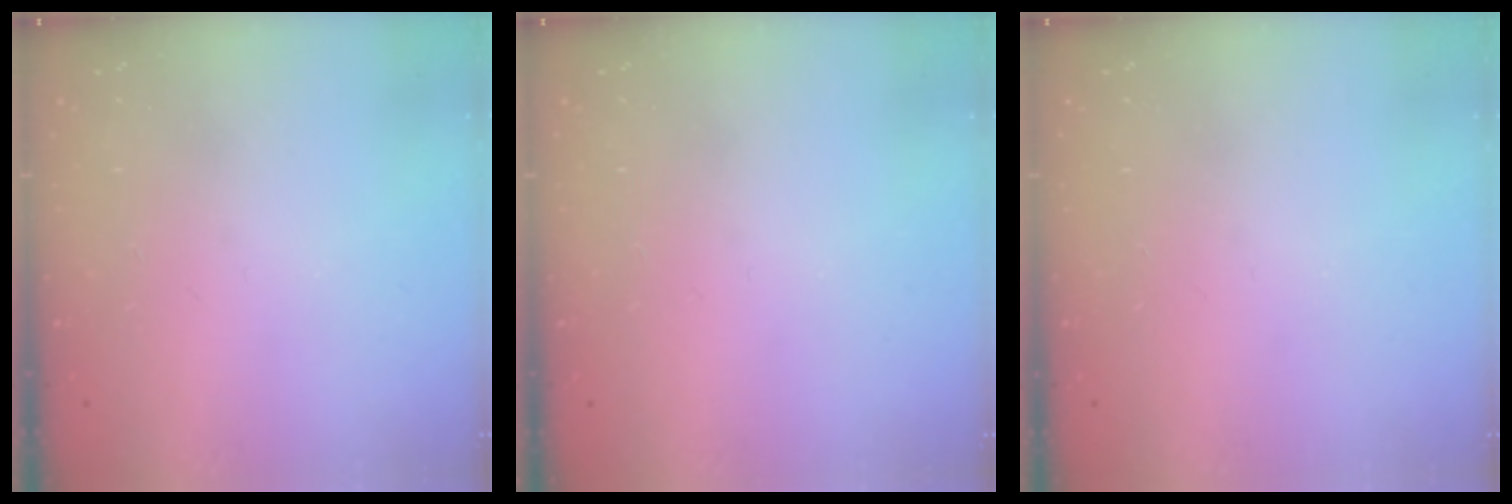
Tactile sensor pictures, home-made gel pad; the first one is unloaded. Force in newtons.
{"total": 0.0}
{"total": 0.0}